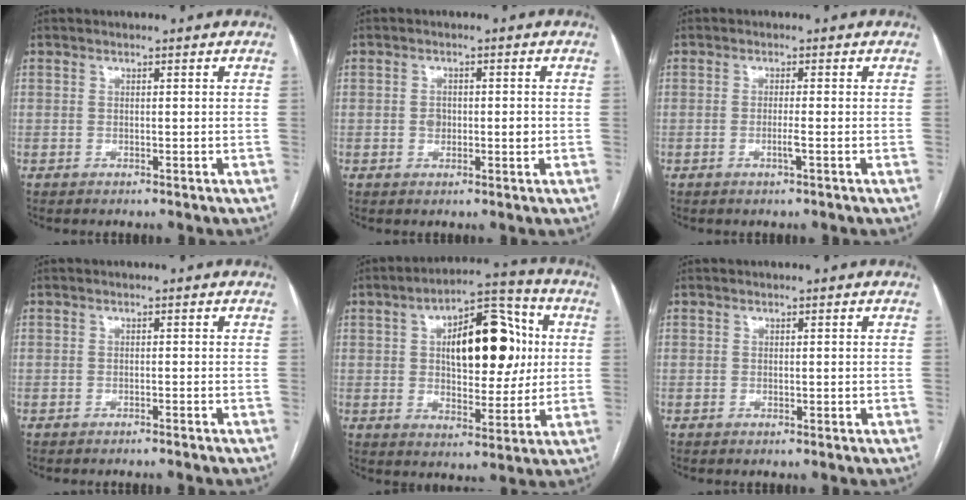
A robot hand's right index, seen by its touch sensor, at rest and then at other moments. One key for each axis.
{"total": 2.8, "fx": -0.2, "fy": 1.7, "fz": 2.2, "tx": -0.035, "ty": 0.003, "tz": 0.000}
{"total": 1.7, "fx": -0.6, "fy": -0.2, "fz": 1.5, "tx": -0.031, "ty": -0.003, "tz": -0.012}
{"total": 1.1, "fx": -1.0, "fy": -0.3, "fz": 0.4, "tx": -0.008, "ty": 0.002, "tz": -0.015}
{"total": 16.2, "fx": 3.3, "fy": 7.2, "fz": 14.1, "tx": -0.209, "ty": 0.032, "tz": 0.052}
{"total": 0.5, "fx": 0.0, "fy": 0.2, "fz": 0.5, "tx": -0.009, "ty": -0.002, "tz": 0.003}